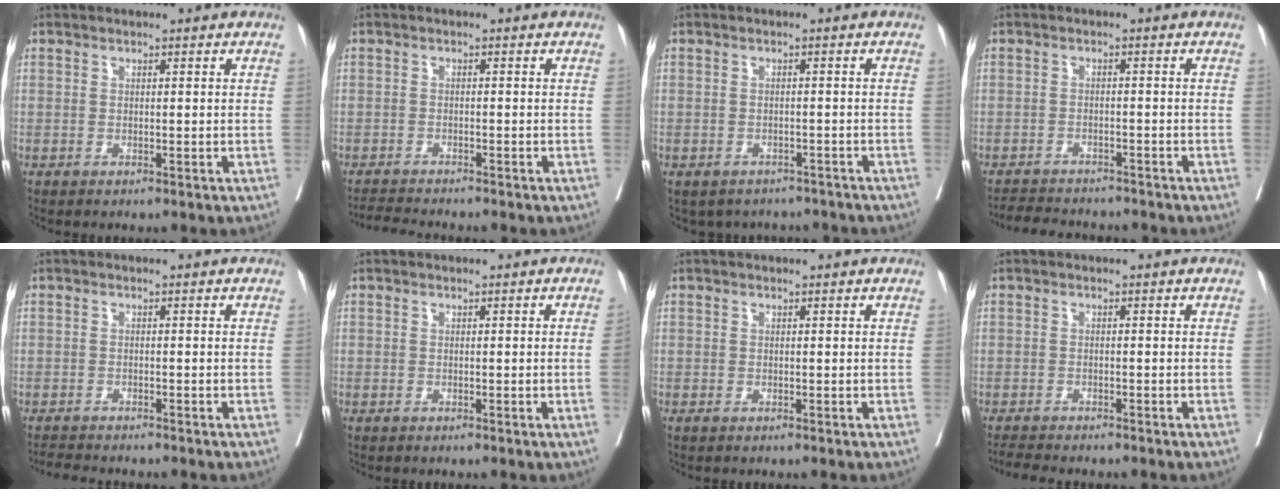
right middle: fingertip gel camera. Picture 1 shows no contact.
{"total": 3.5, "force": [-3.4, -0.6, 0.6], "torque": [-0.013, -0.019, -0.058]}
{"total": 7.4, "force": [-6.6, 3.3, 0.6], "torque": [0.002, 0.015, -0.074]}
{"total": 7.2, "force": [-6.9, 1.3, 1.7], "torque": [-0.024, -0.004, -0.101]}
{"total": 3.5, "force": [-3.3, 0.2, 0.9], "torque": [-0.013, -0.014, -0.054]}
{"total": 0.5, "force": [-0.1, -0.2, 0.5], "torque": [-0.005, -0.001, 0.001]}
{"total": 0.0}
{"total": 4.3, "force": [-4.0, 0.4, 1.6], "torque": [-0.023, -0.013, -0.063]}